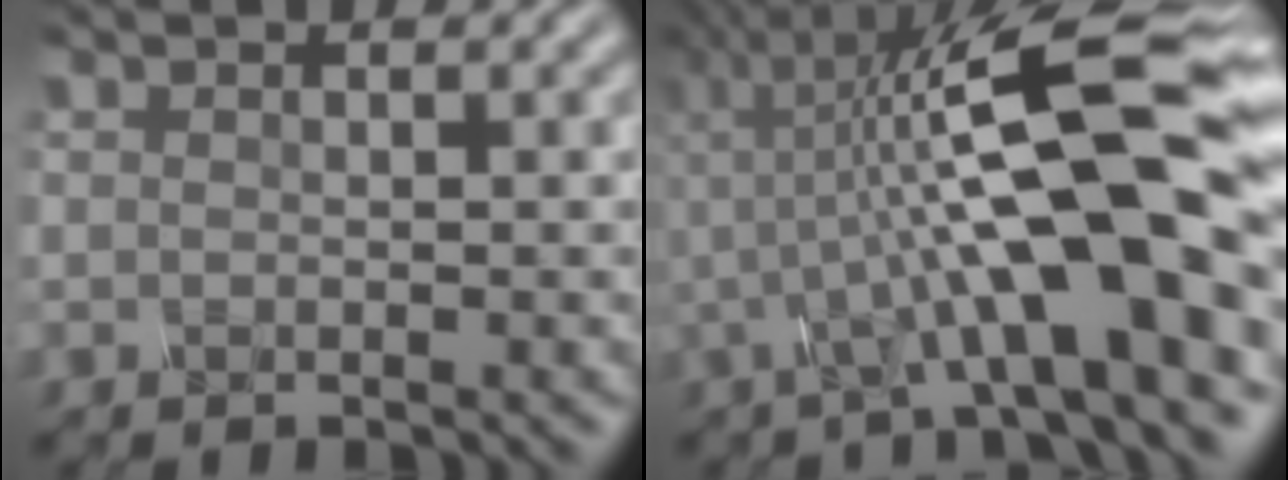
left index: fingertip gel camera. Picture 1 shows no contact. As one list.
[{"total": 14.1, "force": [-0.3, 3.1, 13.7], "torque": [-0.209, 0.033, -0.013]}]